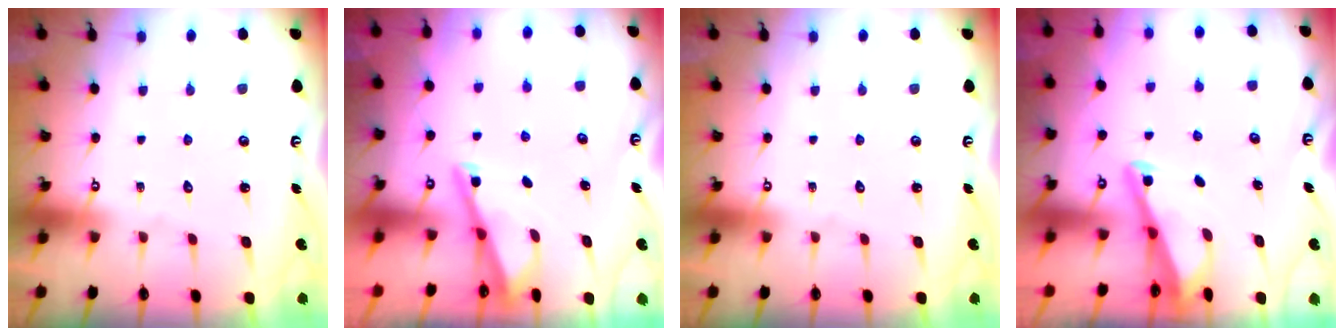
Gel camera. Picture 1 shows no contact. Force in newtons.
{"total": 2.8, "press": 2.8, "slide": 0.3}
{"total": 0.0}
{"total": 2.7, "press": 2.7, "slide": 0.3}